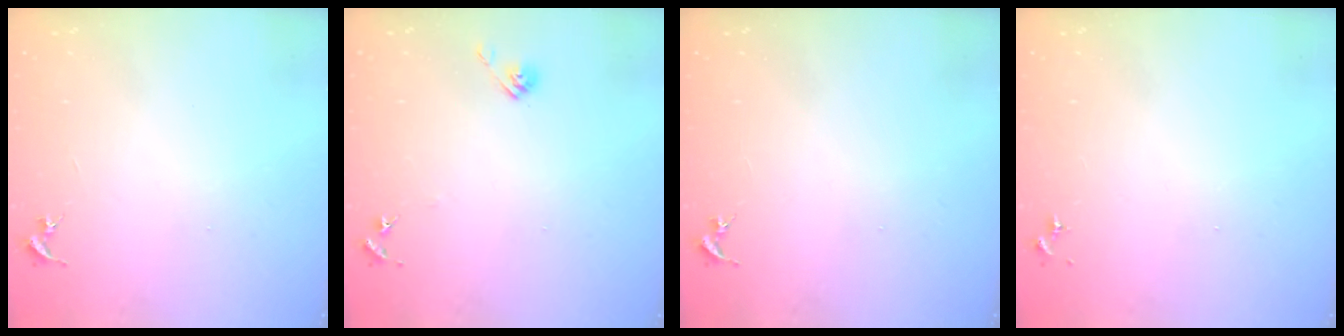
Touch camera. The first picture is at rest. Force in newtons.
{"total": 6.2, "press": 6.2, "slide": 0.5}
{"total": 0.0}
{"total": 0.0}